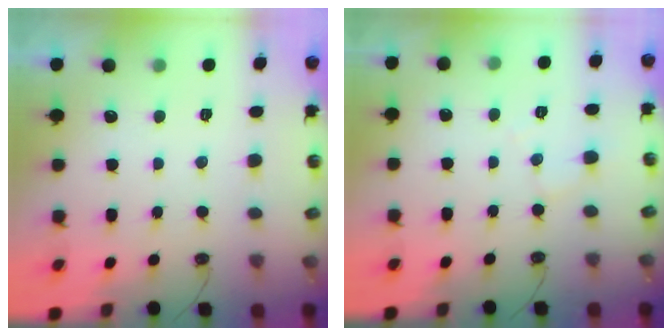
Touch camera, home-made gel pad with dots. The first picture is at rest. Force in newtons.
{"total": 4.6, "press": 4.6, "slide": 0.6}